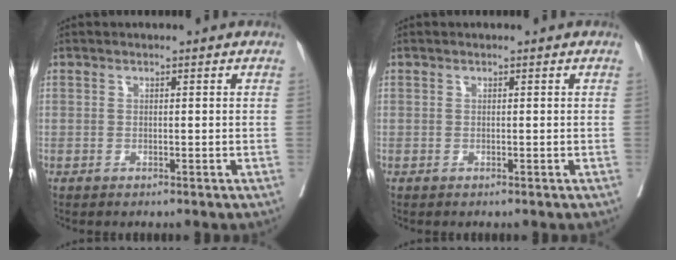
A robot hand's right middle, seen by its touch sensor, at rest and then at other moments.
{"total": 0.0}